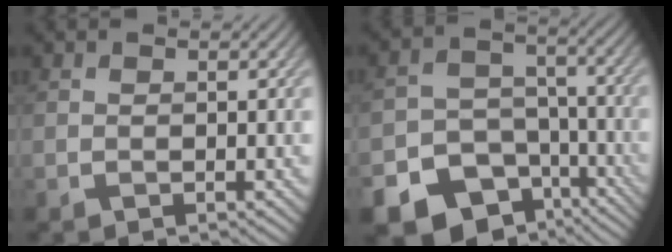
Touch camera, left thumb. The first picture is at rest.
{"total": 19.3, "force": [-12.0, 14.2, 5.2], "torque": [-0.123, -0.083, -0.157]}